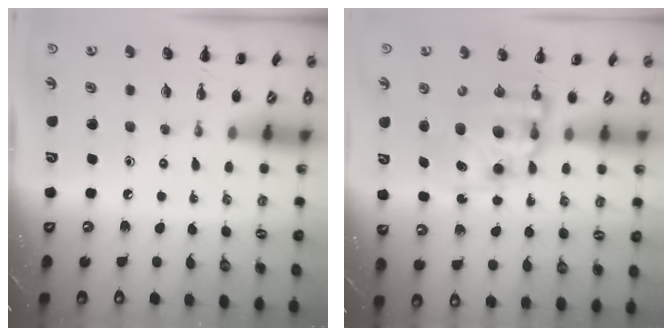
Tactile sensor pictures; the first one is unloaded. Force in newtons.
{"total": 10.9, "press": 10.5, "slide": 2.9}